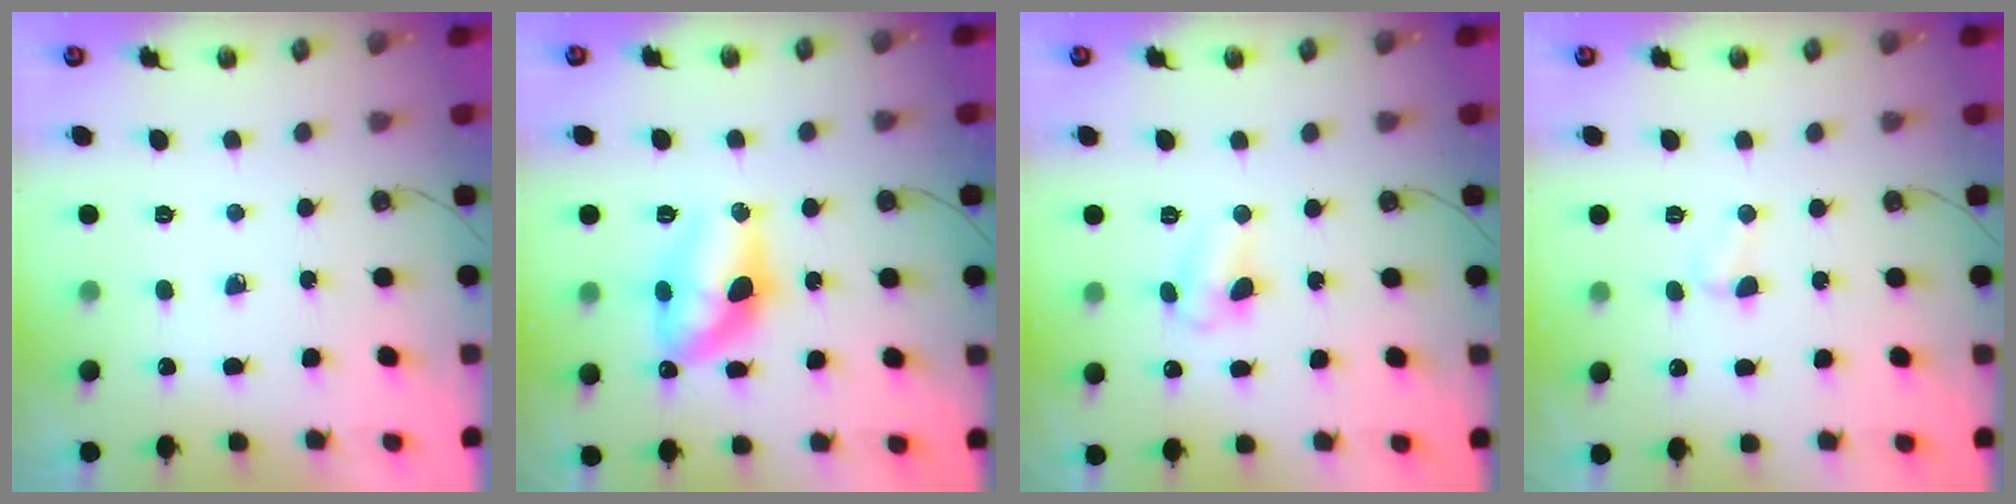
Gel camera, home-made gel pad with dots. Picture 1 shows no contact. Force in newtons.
{"total": 14.4, "press": 14.3, "slide": 1.1}
{"total": 5.9, "press": 5.9, "slide": 0.6}
{"total": 2.6, "press": 2.6, "slide": 0.2}